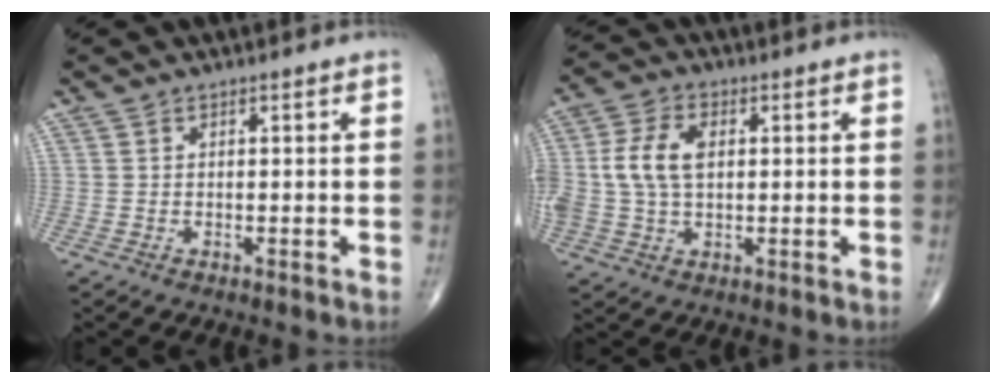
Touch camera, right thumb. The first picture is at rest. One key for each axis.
{"total": 9.1, "fx": 1.0, "fy": 5.6, "fz": 7.1, "tx": -0.157, "ty": 0.012, "tz": 0.020}